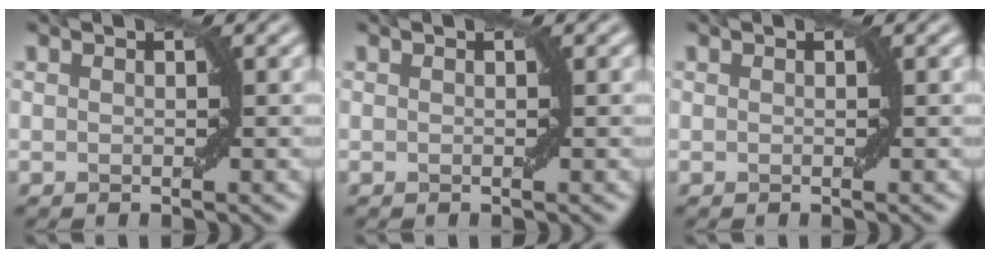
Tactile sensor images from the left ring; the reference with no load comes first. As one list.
[{"total": 0.0}, {"total": 0.0}]